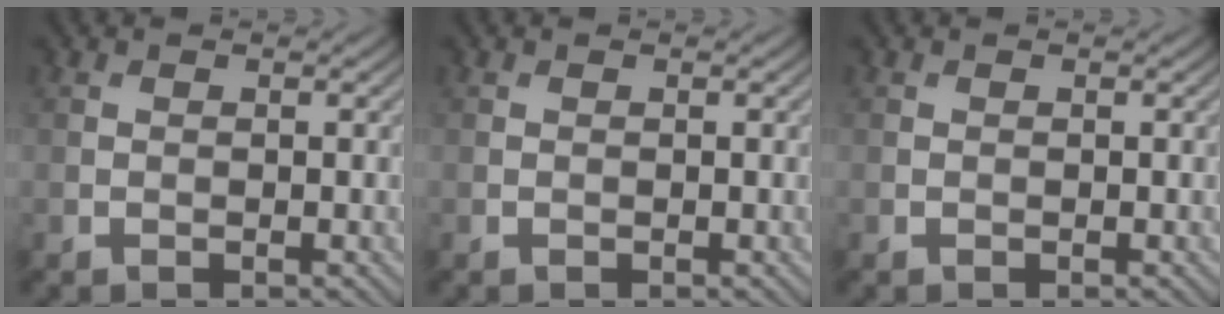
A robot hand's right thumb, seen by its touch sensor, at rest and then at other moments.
{"total": 0.0}
{"total": 0.0}